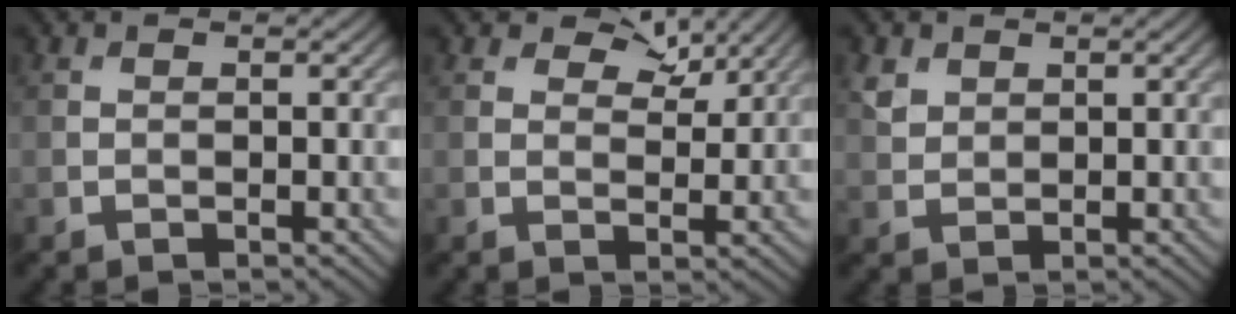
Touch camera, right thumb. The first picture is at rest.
{"total": 4.7, "force": [3.1, 2.4, 2.6], "torque": [-0.041, -0.002, 0.048]}
{"total": 2.2, "force": [1.3, 1.6, 0.8], "torque": [-0.022, 0.000, 0.027]}